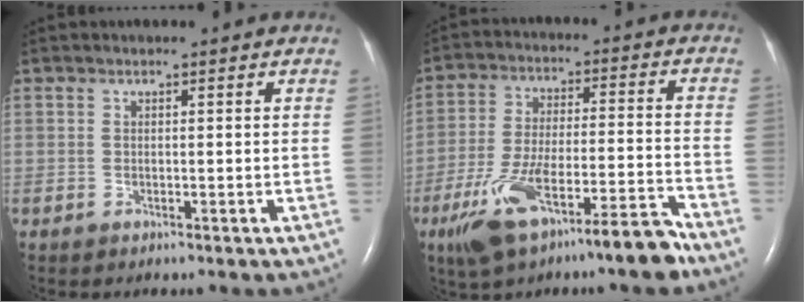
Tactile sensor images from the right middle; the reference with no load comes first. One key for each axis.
{"total": 14.1, "fx": -9.2, "fy": 2.1, "fz": 10.4, "tx": -0.194, "ty": -0.003, "tz": -0.154}